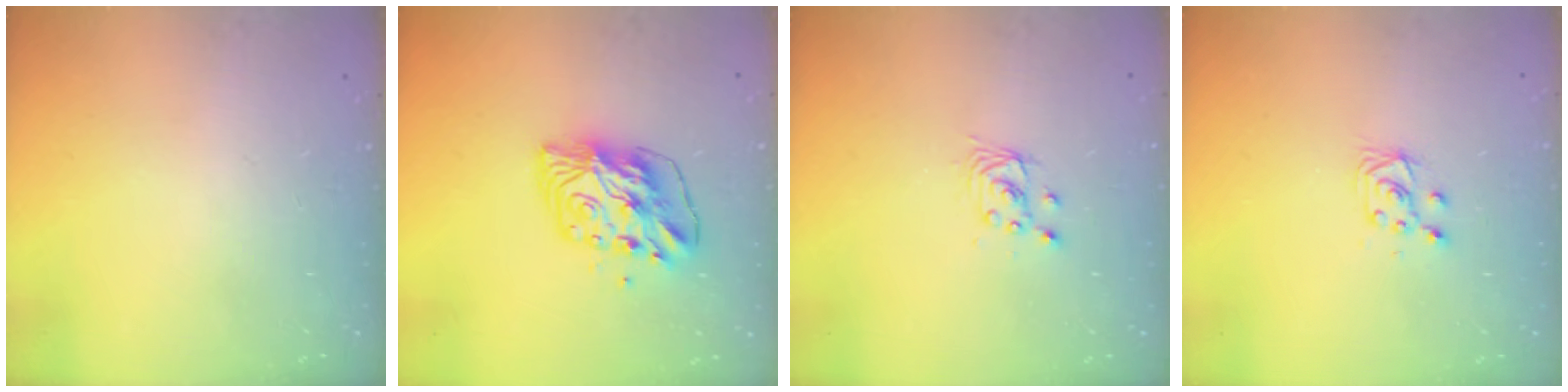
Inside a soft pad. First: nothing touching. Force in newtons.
{"total": 8.5, "press": 8.4, "slide": 1.3}
{"total": 2.9, "press": 2.9, "slide": 0.0}
{"total": 4.9, "press": 4.8, "slide": 0.5}